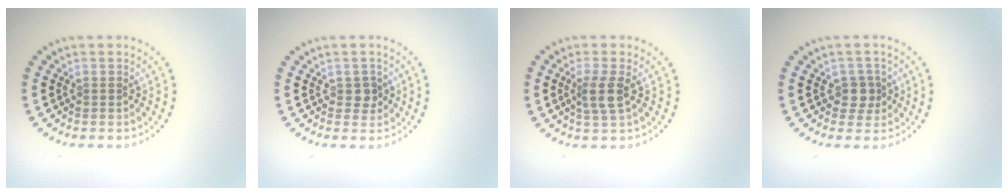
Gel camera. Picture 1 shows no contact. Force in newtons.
{"total": 1.3, "press": 1.2, "slide": 0.3}
{"total": 2.3, "press": 2.1, "slide": 1.1}
{"total": 1.9, "press": 1.7, "slide": 0.9}